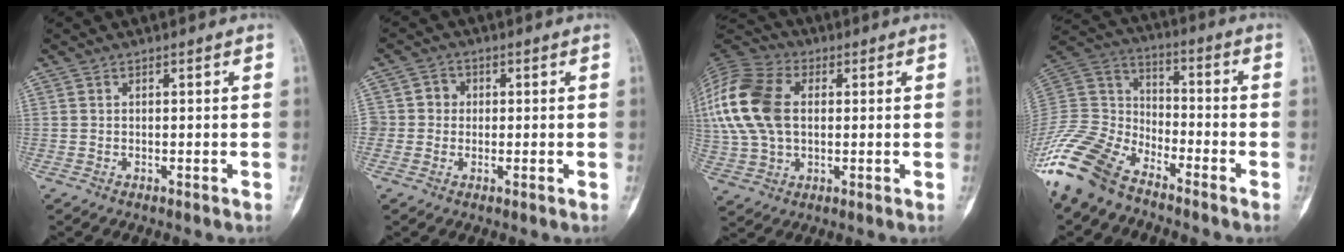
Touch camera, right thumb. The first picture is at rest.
{"total": 3.8, "force": [0.1, 3.7, 0.9], "torque": [0.014, 0.009, -0.002]}
{"total": 20.4, "force": [2.9, 13.6, 14.9], "torque": [-0.344, 0.012, 0.053]}
{"total": 17.5, "force": [-13.1, 8.5, 7.8], "torque": [-0.161, 0.057, -0.261]}